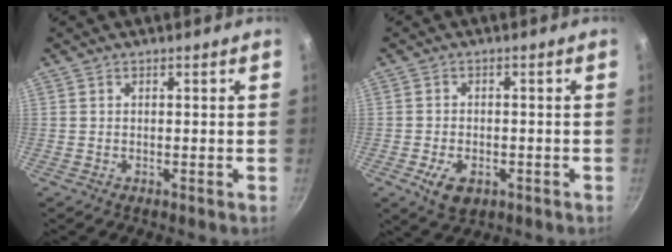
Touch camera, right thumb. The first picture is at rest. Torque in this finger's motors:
{"motor_torque": [-0.22, 0.28, -0.01, 0.01, 0.21]}